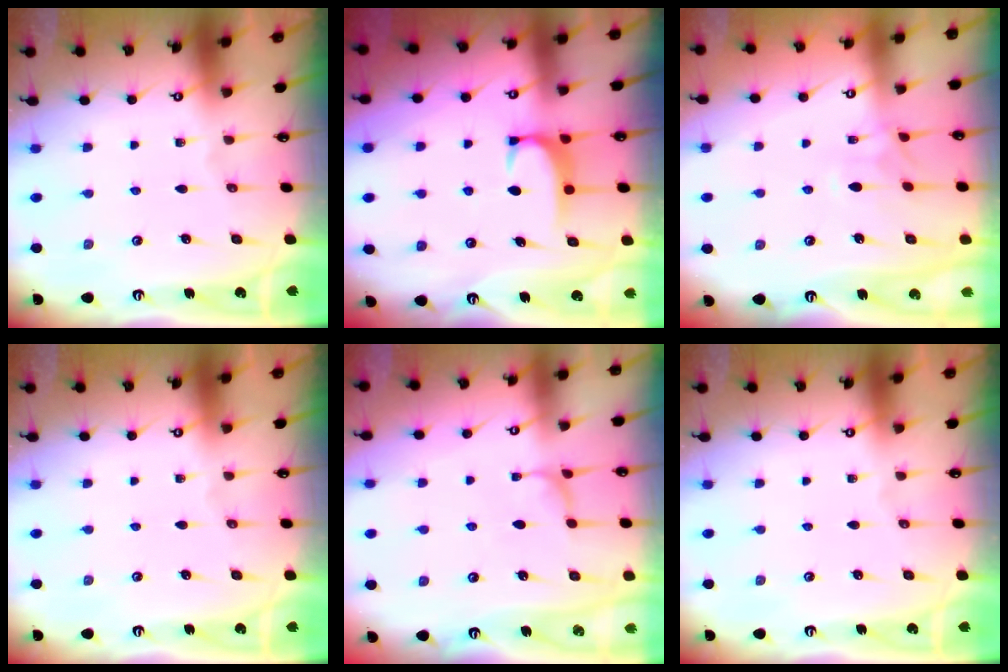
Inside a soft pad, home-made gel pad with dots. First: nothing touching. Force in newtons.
{"total": 1.7, "press": 1.6, "slide": 0.5}
{"total": 1.3, "press": 1.0, "slide": 0.8}
{"total": 0.0}
{"total": 2.1, "press": 2.0, "slide": 0.3}
{"total": 0.0}